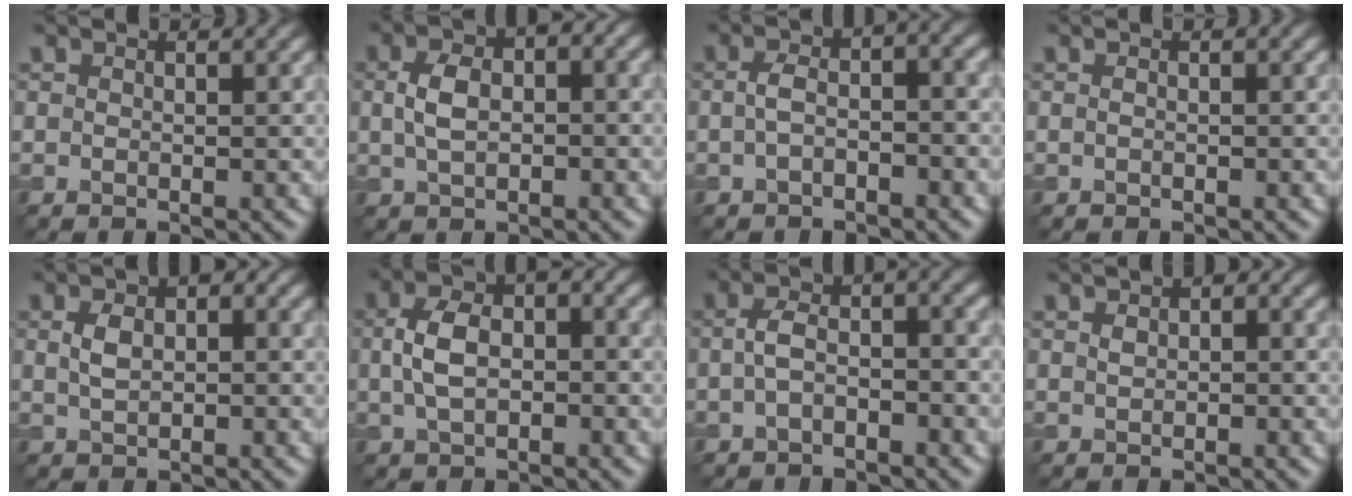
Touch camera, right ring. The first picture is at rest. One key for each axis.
{"total": 4.6, "fx": 0.3, "fy": 2.7, "fz": 3.7, "tx": -0.075, "ty": 0.006, "tz": 0.006}
{"total": 3.6, "fx": -0.4, "fy": 1.5, "fz": 3.2, "tx": -0.059, "ty": 0.009, "tz": -0.010}
{"total": 0.6, "fx": 0.0, "fy": 0.2, "fz": 0.6, "tx": -0.014, "ty": -0.004, "tz": -0.003}
{"total": 3.0, "fx": 0.4, "fy": 1.8, "fz": 2.4, "tx": -0.050, "ty": 0.005, "tz": 0.008}
{"total": 5.9, "fx": 0.2, "fy": 3.6, "fz": 4.7, "tx": -0.095, "ty": 0.006, "tz": 0.001}
{"total": 4.1, "fx": -0.5, "fy": 1.9, "fz": 3.6, "tx": -0.067, "ty": 0.010, "tz": -0.013}
{"total": 1.9, "fx": 0.3, "fy": 1.2, "fz": 1.5, "tx": -0.026, "ty": 0.005, "tz": 0.004}